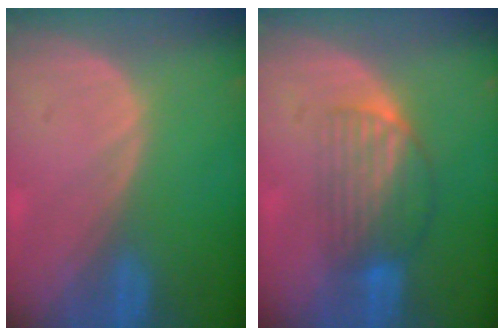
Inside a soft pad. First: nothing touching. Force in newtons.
{"total": 6.9, "press": 6.1, "slide": 3.2}